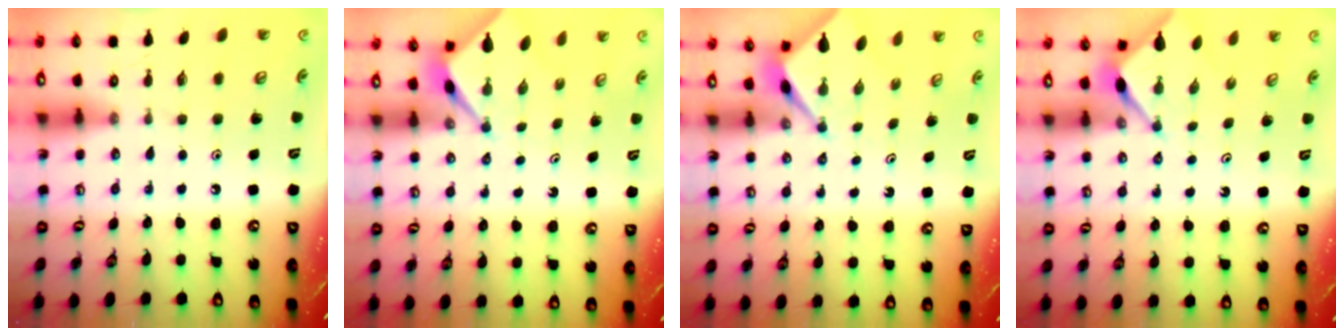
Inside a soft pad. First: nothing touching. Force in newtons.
{"total": 2.5, "press": 2.5, "slide": 0.1}
{"total": 2.6, "press": 2.6, "slide": 0.2}
{"total": 3.0, "press": 3.0, "slide": 0.3}